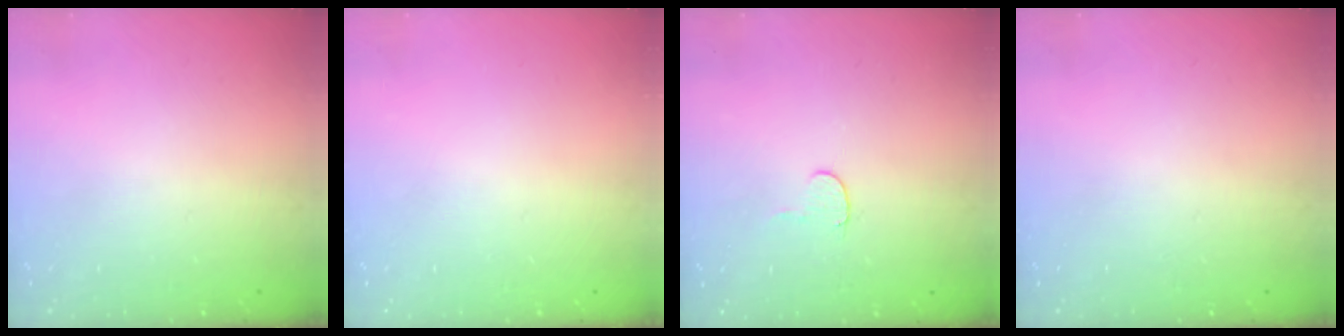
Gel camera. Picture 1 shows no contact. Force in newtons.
{"total": 0.0}
{"total": 4.4, "press": 4.4, "slide": 0.3}
{"total": 0.0}